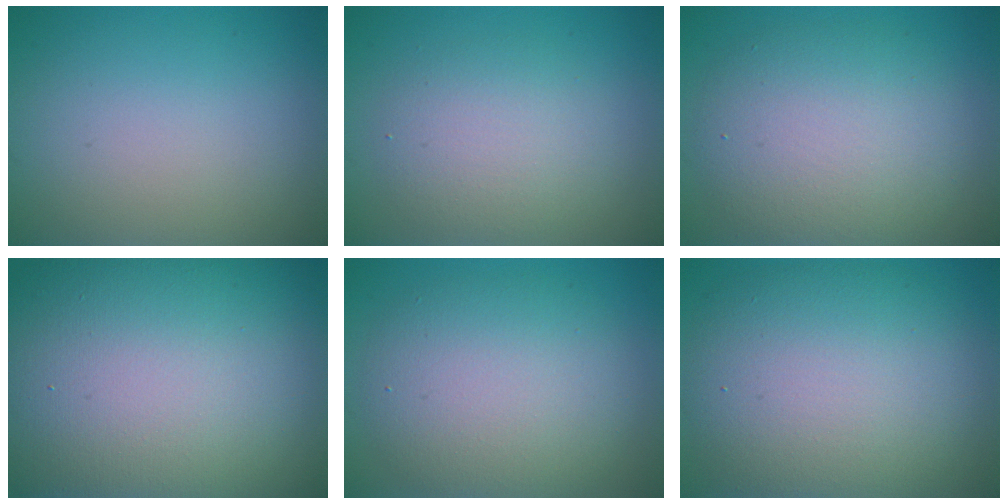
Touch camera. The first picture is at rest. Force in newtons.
{"total": 3.8, "press": 3.8, "slide": 0.3}
{"total": 6.9, "press": 6.9, "slide": 0.3}
{"total": 22.8, "press": 22.7, "slide": 1.1}
{"total": 6.7, "press": 6.7, "slide": 0.2}
{"total": 11.0, "press": 11.0, "slide": 0.2}